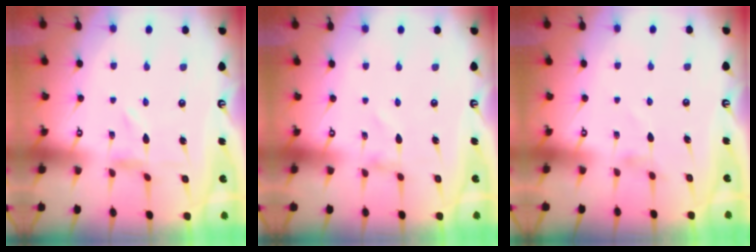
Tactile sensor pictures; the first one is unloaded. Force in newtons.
{"total": 0.7, "press": 0.7, "slide": 0.1}
{"total": 2.5, "press": 2.5, "slide": 0.4}